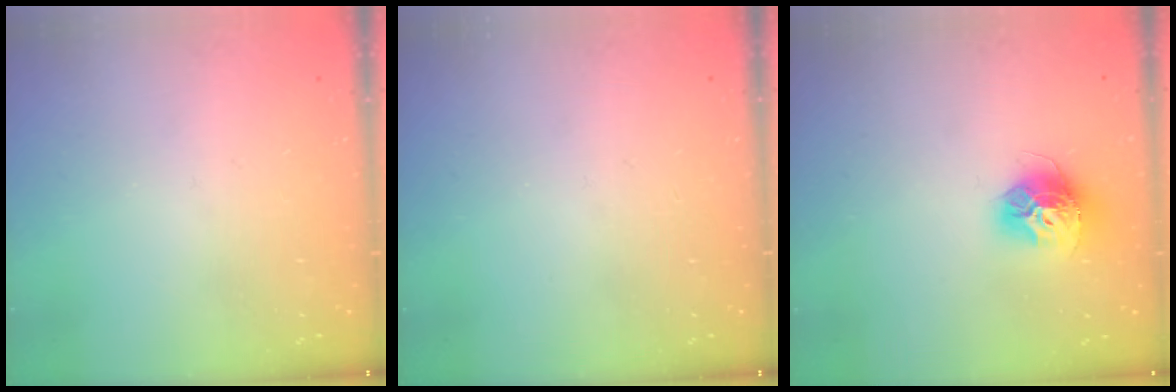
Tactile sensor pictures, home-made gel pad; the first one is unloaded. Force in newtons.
{"total": 0.0}
{"total": 12.8, "press": 12.8, "slide": 1.1}